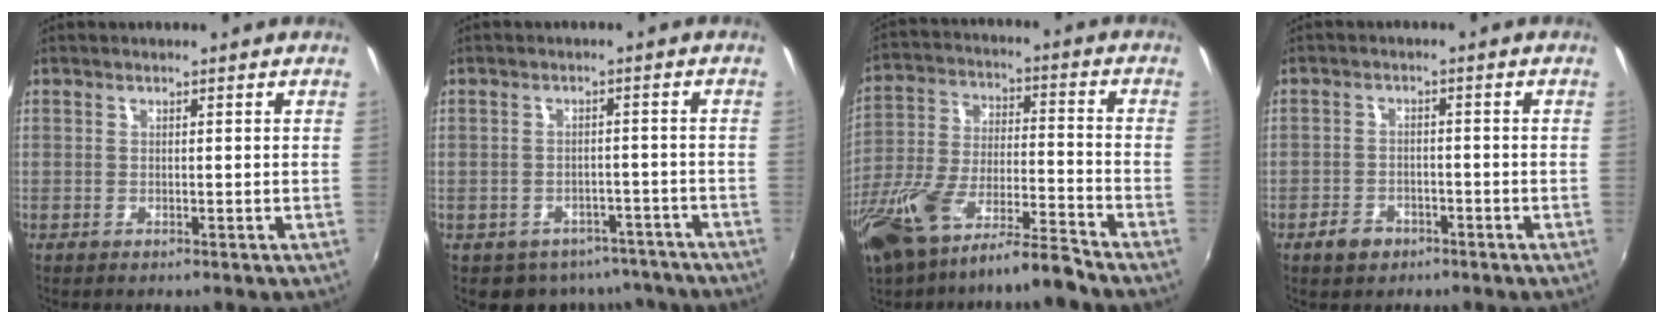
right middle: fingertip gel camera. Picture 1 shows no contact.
{"total": 9.1, "force": [-6.8, 5.6, 2.2], "torque": [-0.051, 0.011, -0.072]}
{"total": 14.6, "force": [-11.2, 2.9, 8.9], "torque": [-0.194, -0.016, -0.209]}
{"total": 4.0, "force": [-2.7, 2.7, 1.4], "torque": [-0.041, 0.006, -0.042]}